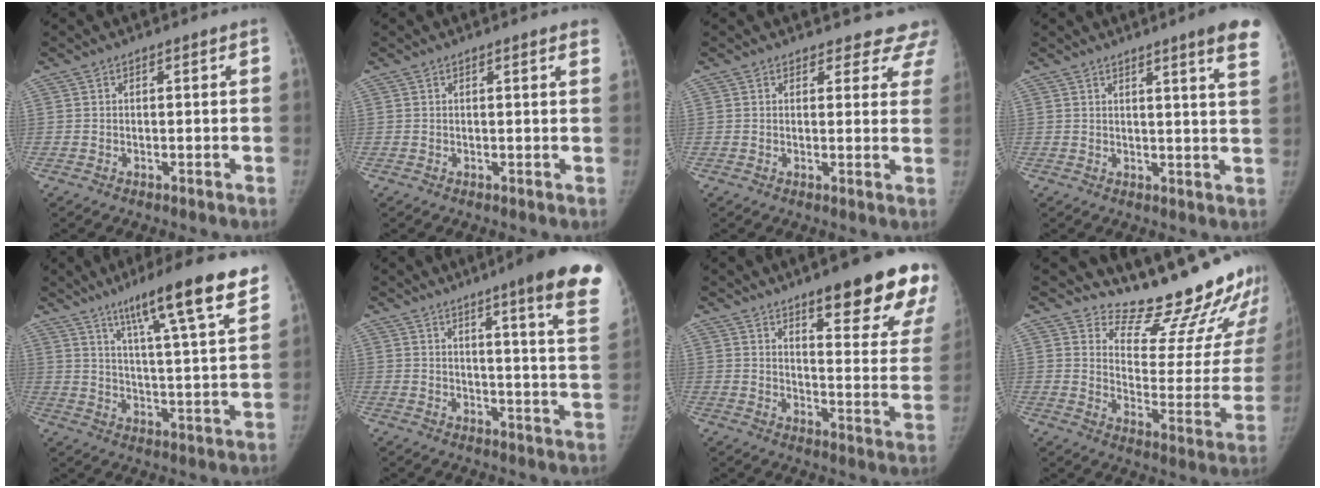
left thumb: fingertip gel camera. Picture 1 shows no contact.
{"total": 2.1, "force": [1.6, 0.3, 1.3], "torque": [-0.011, 0.000, 0.011]}
{"total": 8.4, "force": [7.5, 3.7, -0.2], "torque": [0.063, -0.036, 0.048]}
{"total": 8.7, "force": [5.9, 0.1, 6.5], "torque": [-0.070, -0.026, 0.055]}
{"total": 18.1, "force": [11.8, 1.9, 13.6], "torque": [-0.187, -0.047, 0.174]}
{"total": 18.2, "force": [11.7, 1.4, 13.8], "torque": [-0.156, -0.062, 0.132]}
{"total": 21.5, "force": [13.7, 5.2, 15.7], "torque": [-0.167, -0.067, 0.178]}
{"total": 21.7, "force": [19.6, 5.5, 7.6], "torque": [-0.052, -0.179, 0.250]}